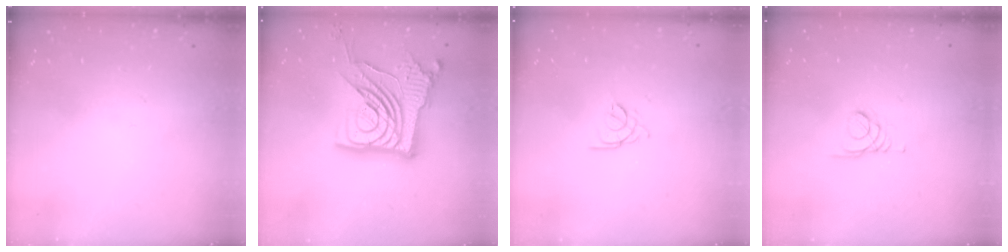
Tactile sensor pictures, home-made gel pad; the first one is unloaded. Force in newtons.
{"total": 22.5, "press": 22.4, "slide": 2.7}
{"total": 2.2, "press": 2.2, "slide": 0.5}
{"total": 1.6, "press": 1.5, "slide": 0.2}